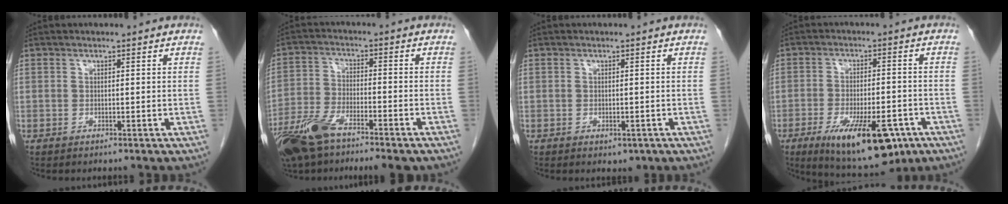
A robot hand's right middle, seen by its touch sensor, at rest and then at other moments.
{"total": 13.1, "force": [-9.4, 3.7, 8.4], "torque": [-0.172, -0.018, -0.168]}
{"total": 1.7, "force": [-0.8, 1.0, 1.1], "torque": [-0.010, 0.000, -0.002]}
{"total": 14.6, "force": [-7.8, 4.9, 11.3], "torque": [-0.168, -0.013, -0.109]}